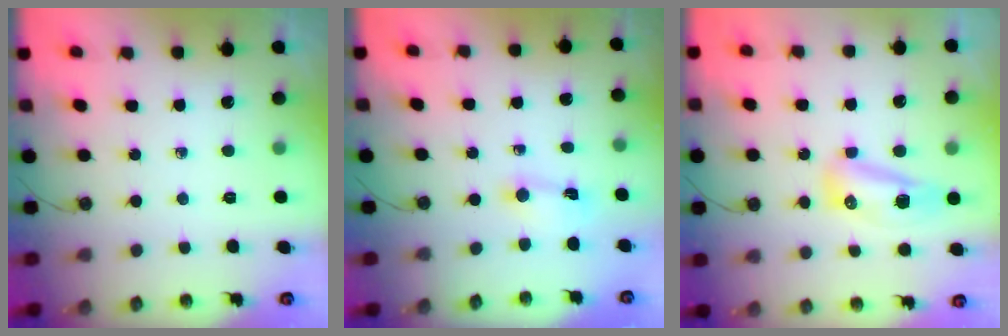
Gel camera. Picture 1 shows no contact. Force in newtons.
{"total": 1.5, "press": 1.5, "slide": 0.1}
{"total": 8.2, "press": 8.1, "slide": 1.3}